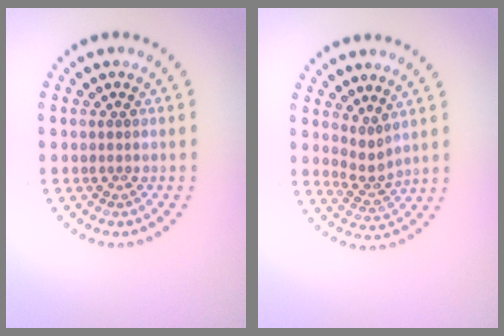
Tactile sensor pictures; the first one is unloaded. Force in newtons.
{"total": 2.1, "press": 1.4, "slide": 1.6}